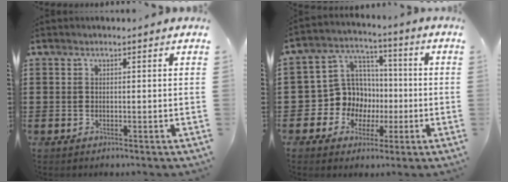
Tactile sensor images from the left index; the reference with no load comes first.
{"total": 9.3, "force": [-0.8, 9.0, 1.9], "torque": [-0.089, 0.000, -0.010]}